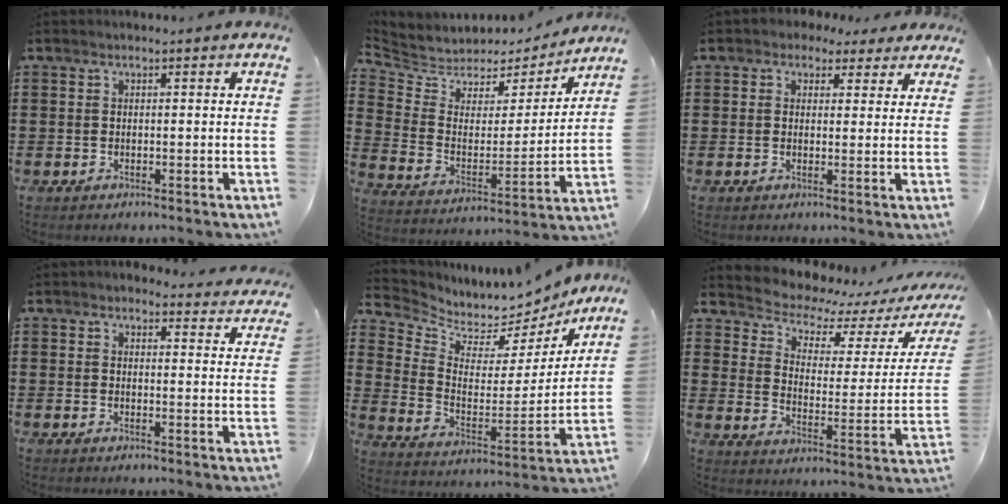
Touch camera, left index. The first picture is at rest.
{"total": 4.9, "force": [4.3, 2.3, -0.1], "torque": [-0.038, -0.040, 0.069]}
{"total": 2.5, "force": [1.7, 1.7, 0.7], "torque": [-0.024, 0.008, 0.031]}
{"total": 3.0, "force": [2.9, 0.5, 0.6], "torque": [-0.014, -0.014, 0.051]}
{"total": 5.1, "force": [4.7, 1.9, -0.2], "torque": [-0.028, -0.053, 0.076]}
{"total": 4.5, "force": [4.2, 1.3, 0.8], "torque": [-0.049, -0.039, 0.067]}